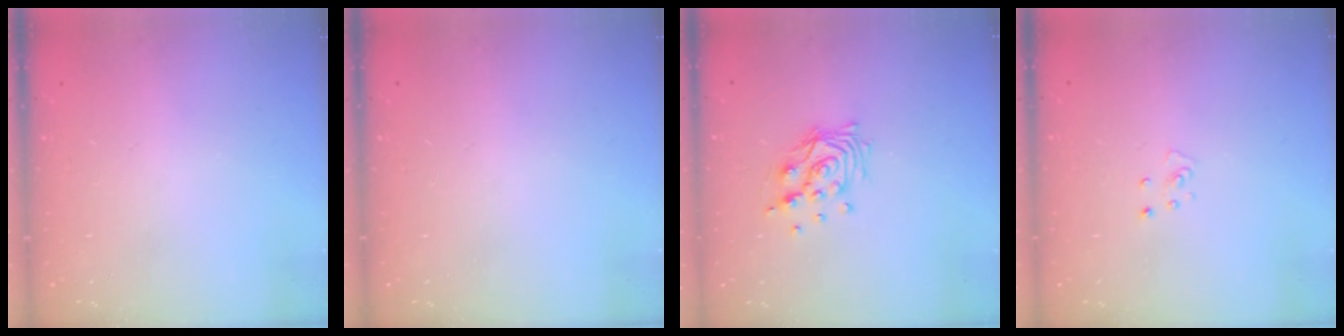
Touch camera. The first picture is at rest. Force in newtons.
{"total": 0.0}
{"total": 10.6, "press": 10.5, "slide": 1.0}
{"total": 3.3, "press": 3.3, "slide": 0.3}